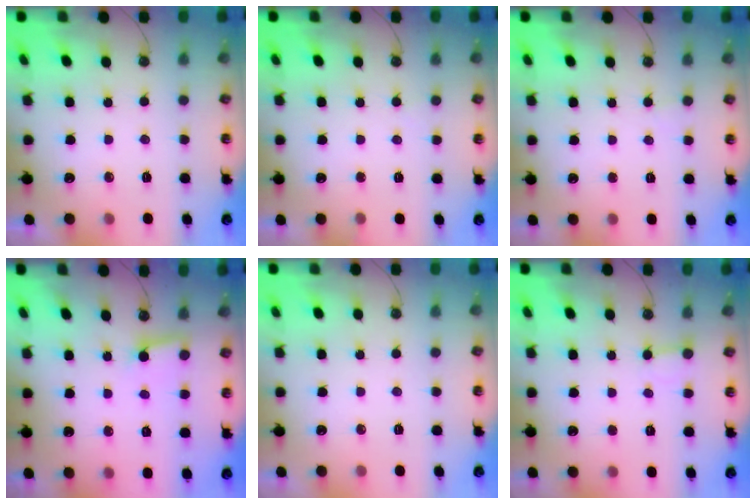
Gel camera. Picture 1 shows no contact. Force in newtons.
{"total": 4.3, "press": 4.3, "slide": 0.3}
{"total": 2.9, "press": 2.9, "slide": 0.2}
{"total": 3.1, "press": 3.1, "slide": 0.3}
{"total": 0.0}
{"total": 2.6, "press": 2.6, "slide": 0.2}